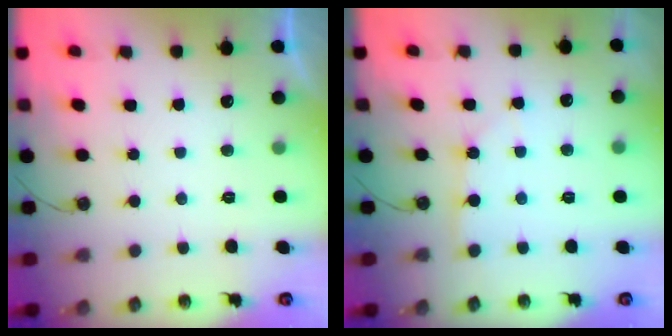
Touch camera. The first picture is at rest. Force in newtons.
{"total": 3.1, "press": 3.0, "slide": 0.4}